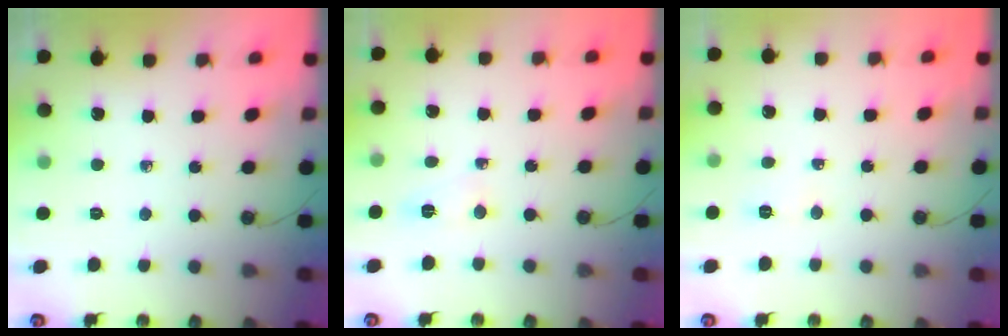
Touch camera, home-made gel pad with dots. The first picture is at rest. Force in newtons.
{"total": 3.4, "press": 3.4, "slide": 0.6}
{"total": 3.9, "press": 3.9, "slide": 0.2}